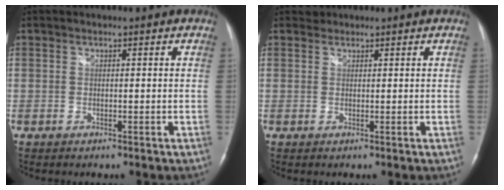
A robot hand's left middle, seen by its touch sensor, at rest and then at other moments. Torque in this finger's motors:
{"motor_torque": [0.08, -0.05, -0.09, 0.00]}